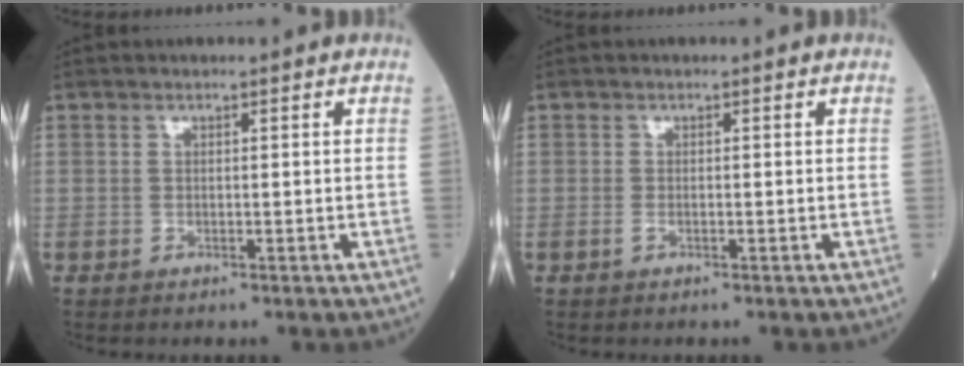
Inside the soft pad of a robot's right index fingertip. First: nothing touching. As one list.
[{"total": 0.6, "force": [-0.2, 0.2, 0.6], "torque": [-0.013, -0.001, -0.003]}]